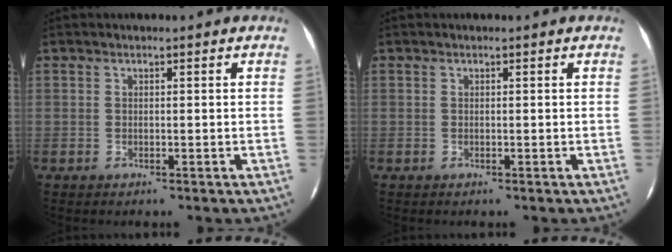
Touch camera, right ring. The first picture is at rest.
{"total": 0.0}